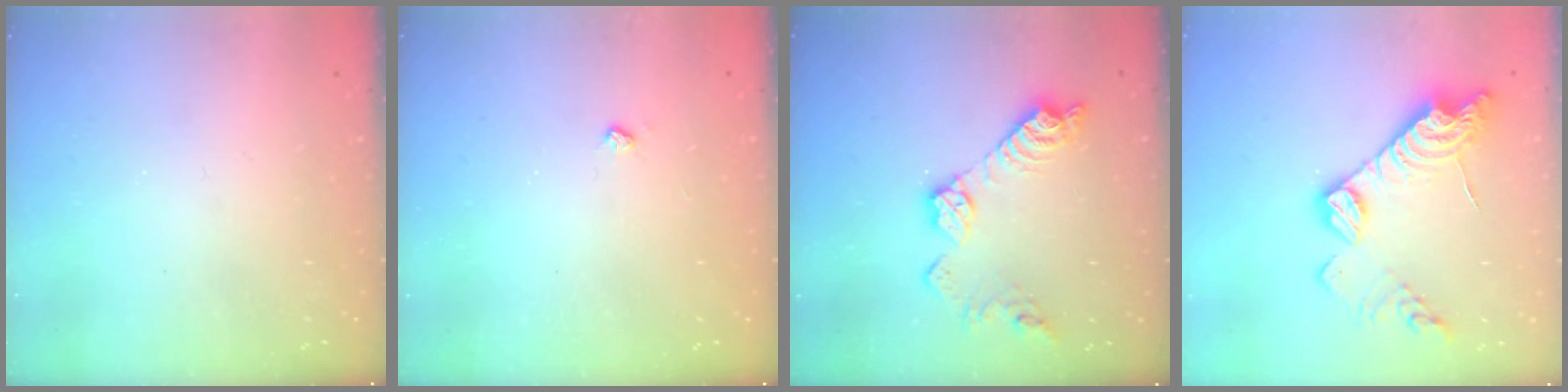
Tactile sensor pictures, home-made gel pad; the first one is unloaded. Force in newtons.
{"total": 3.8, "press": 3.7, "slide": 0.7}
{"total": 13.1, "press": 13.1, "slide": 0.8}
{"total": 17.2, "press": 17.1, "slide": 1.2}